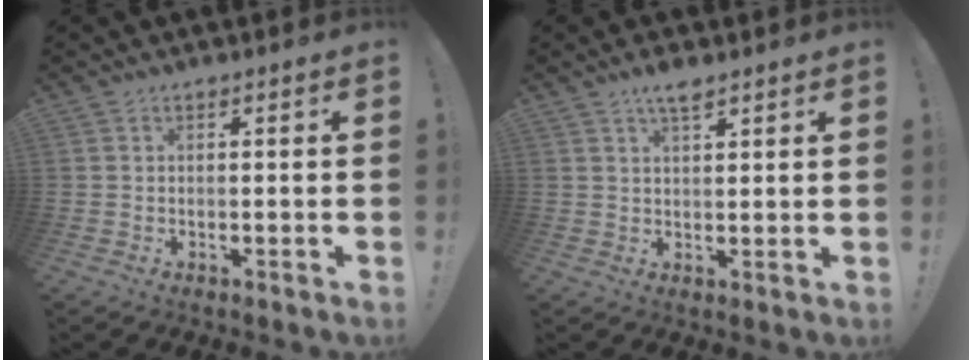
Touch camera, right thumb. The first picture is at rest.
{"total": 3.9, "force": [2.9, 0.8, 2.6], "torque": [-0.041, -0.014, 0.046]}